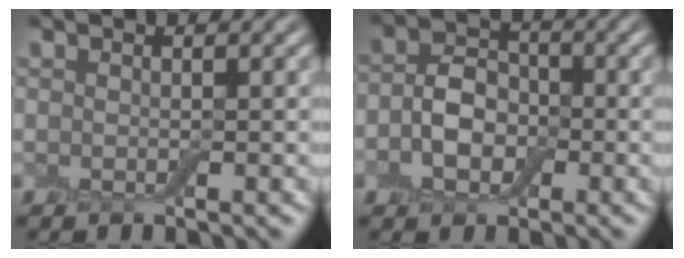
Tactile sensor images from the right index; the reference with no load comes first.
{"total": 3.7, "force": [-0.8, 2.8, 2.2], "torque": [-0.034, 0.005, -0.020]}